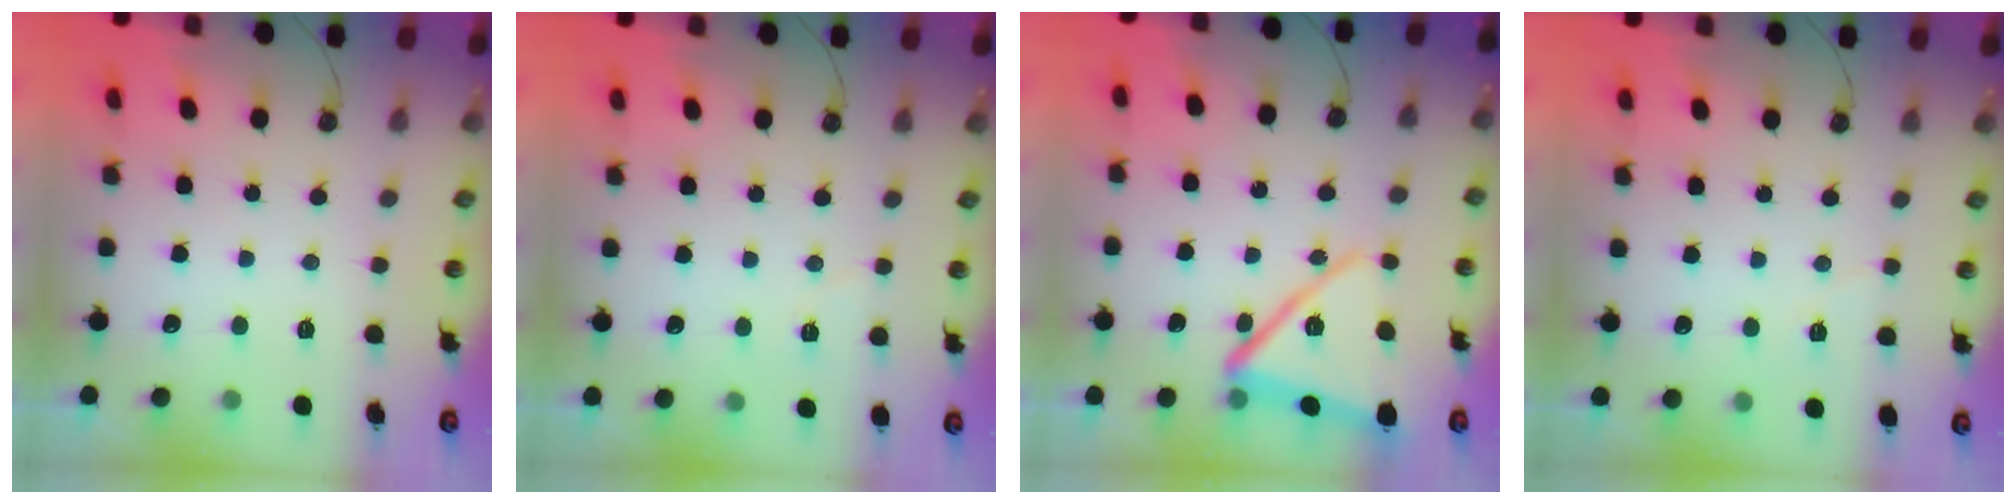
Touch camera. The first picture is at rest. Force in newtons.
{"total": 4.4, "press": 3.8, "slide": 2.2}
{"total": 15.4, "press": 12.5, "slide": 9.1}
{"total": 4.6, "press": 4.2, "slide": 2.0}